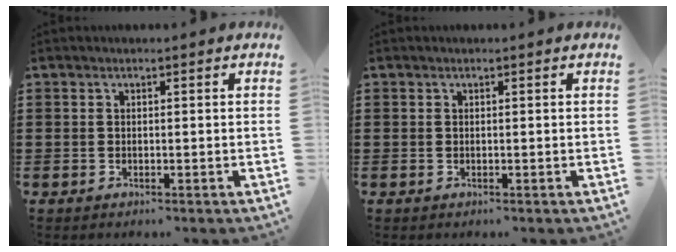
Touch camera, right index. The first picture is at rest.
{"total": 0.0}